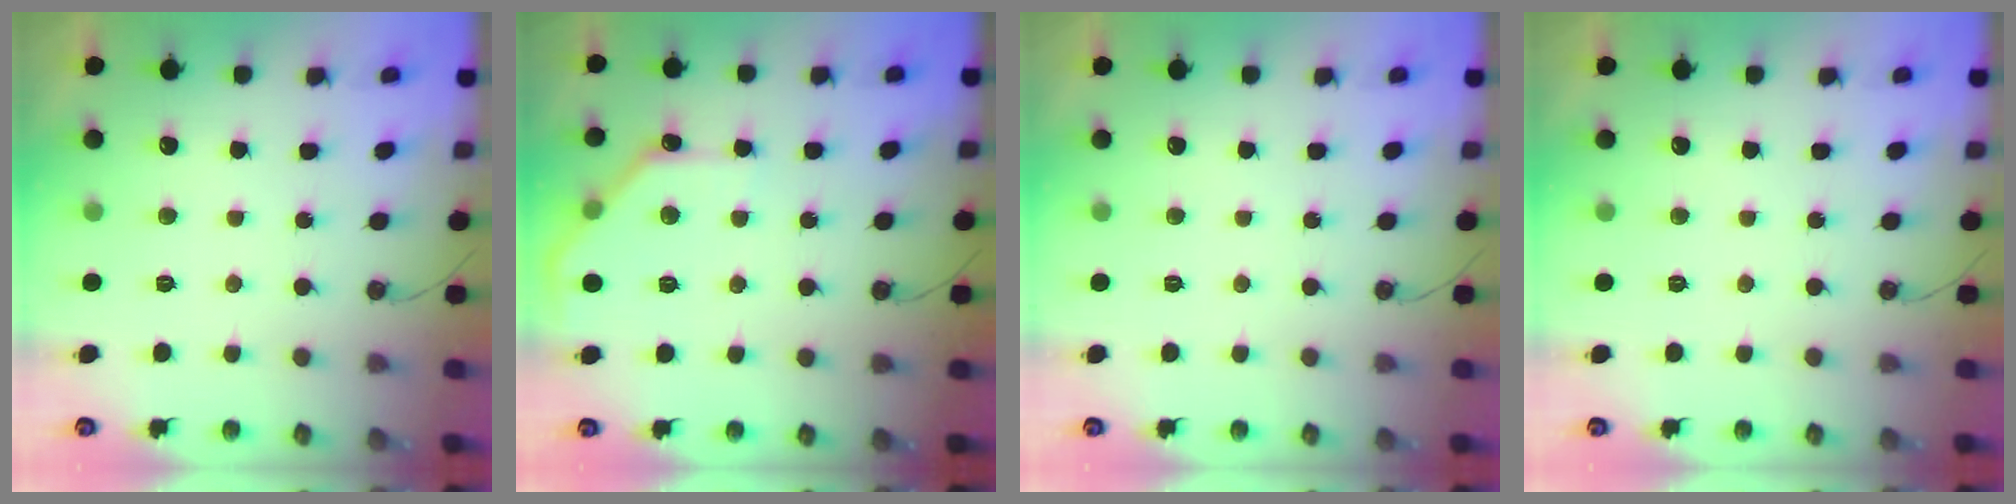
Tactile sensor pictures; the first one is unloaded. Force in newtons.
{"total": 9.8, "press": 9.8, "slide": 0.2}
{"total": 0.0}
{"total": 0.0}